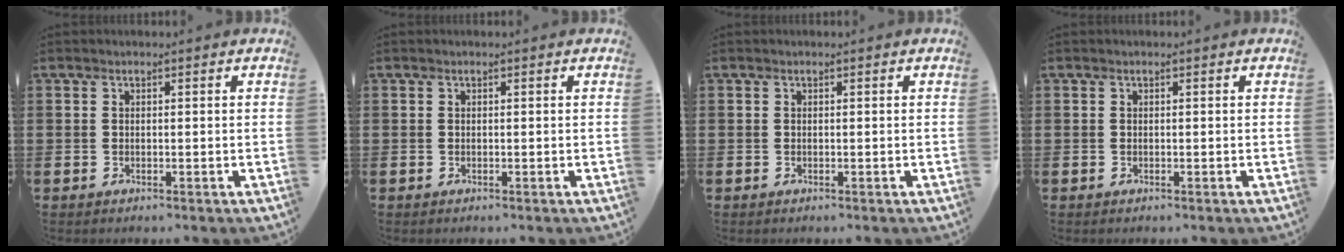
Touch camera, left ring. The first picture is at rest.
{"total": 0.0}
{"total": 0.0}
{"total": 0.0}